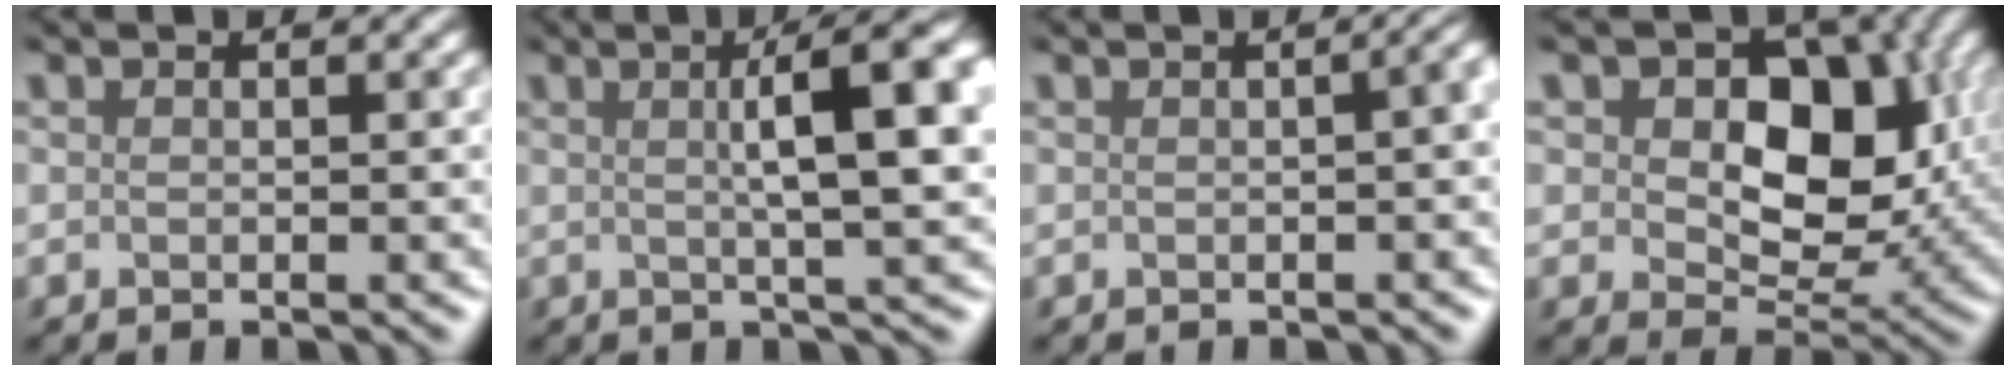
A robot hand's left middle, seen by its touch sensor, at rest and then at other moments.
{"total": 7.6, "force": [1.0, 0.9, 7.5], "torque": [-0.097, 0.023, 0.031]}
{"total": 6.2, "force": [0.1, 3.4, 5.2], "torque": [-0.015, 0.031, -0.018]}
{"total": 7.8, "force": [1.3, 5.2, 5.7], "torque": [-0.106, 0.000, 0.041]}